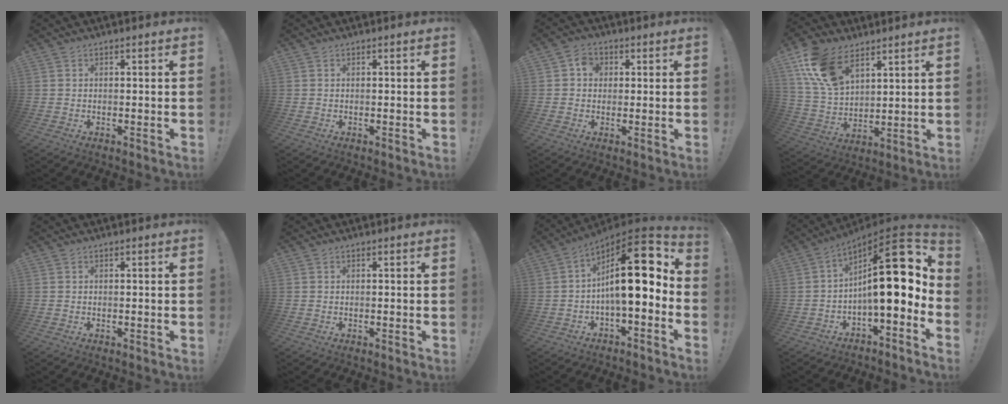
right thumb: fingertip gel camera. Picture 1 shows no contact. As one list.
[{"total": 0.0}, {"total": 4.6, "force": [0.7, 3.9, 2.2], "torque": [-0.031, 0.004, 0.012]}, {"total": 16.5, "force": [9.3, 9.8, 9.5], "torque": [-0.192, -0.042, 0.180]}, {"total": 0.0}, {"total": 0.0}, {"total": 19.1, "force": [3.2, 6.1, 17.8], "torque": [-0.279, -0.019, 0.048]}, {"total": 21.1, "force": [3.0, 6.4, 19.8], "torque": [-0.308, -0.020, 0.047]}]